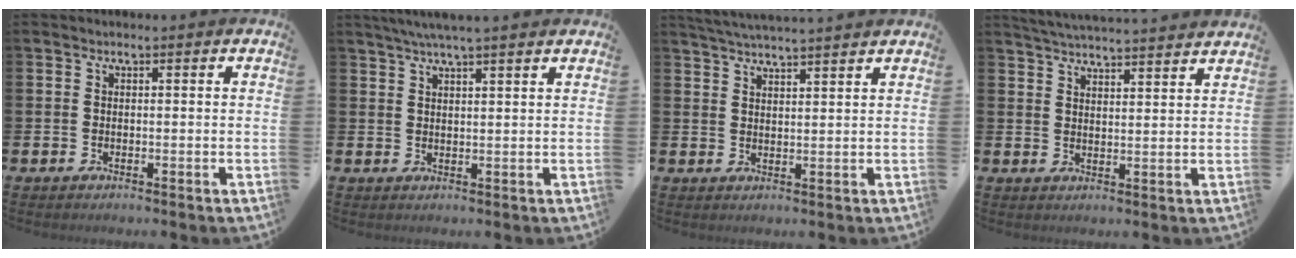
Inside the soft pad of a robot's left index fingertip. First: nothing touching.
{"total": 3.8, "force": [3.4, -0.3, 1.6], "torque": [-0.037, -0.004, 0.061]}
{"total": 3.8, "force": [3.8, -0.5, 0.3], "torque": [-0.021, -0.013, 0.070]}
{"total": 4.7, "force": [4.7, -0.3, 0.3], "torque": [-0.022, -0.027, 0.086]}